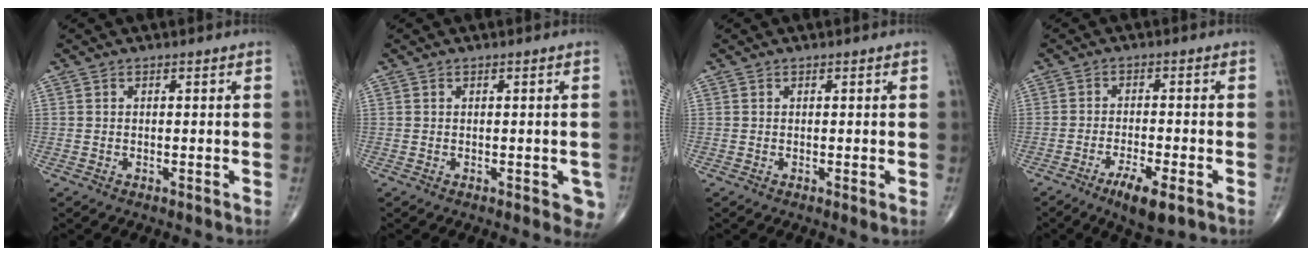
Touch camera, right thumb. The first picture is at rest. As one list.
[{"total": 3.3, "force": [-1.0, 1.5, 2.8], "torque": [-0.007, -0.002, -0.011]}, {"total": 0.7, "force": [0.0, 0.0, 0.7], "torque": [-0.015, -0.005, 0.001]}, {"total": 6.5, "force": [-3.6, 1.4, 5.2], "torque": [-0.095, 0.002, -0.059]}]